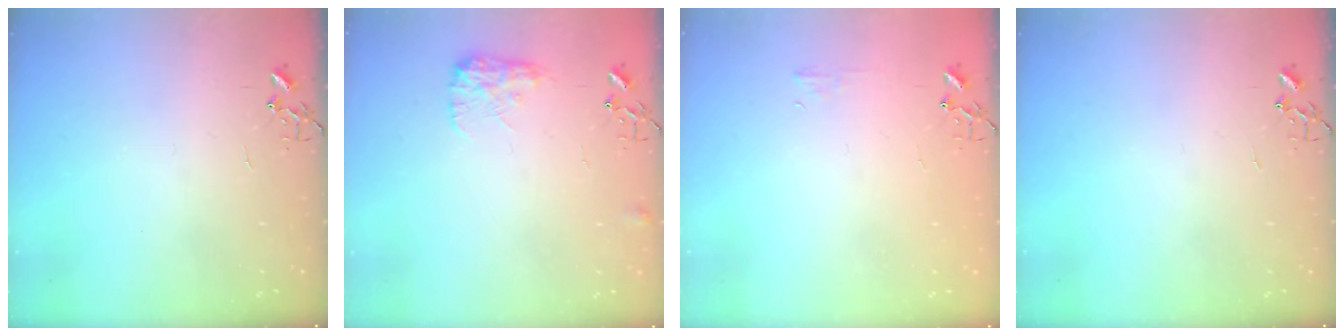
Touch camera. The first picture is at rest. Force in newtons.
{"total": 9.5, "press": 9.5, "slide": 0.3}
{"total": 4.8, "press": 4.7, "slide": 0.7}
{"total": 0.0}